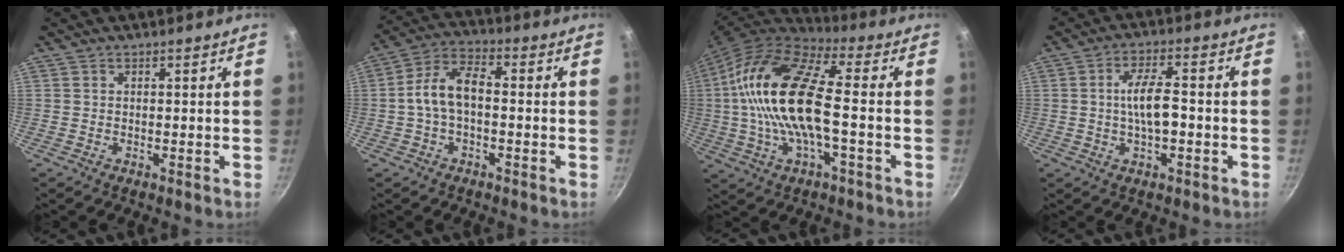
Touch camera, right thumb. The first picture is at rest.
{"total": 8.6, "force": [-0.8, 4.7, 7.1], "torque": [-0.130, 0.040, -0.024]}
{"total": 20.3, "force": [-0.7, 8.1, 18.6], "torque": [-0.359, 0.031, -0.028]}
{"total": 7.5, "force": [-0.7, 2.9, 6.9], "torque": [-0.110, 0.019, -0.016]}